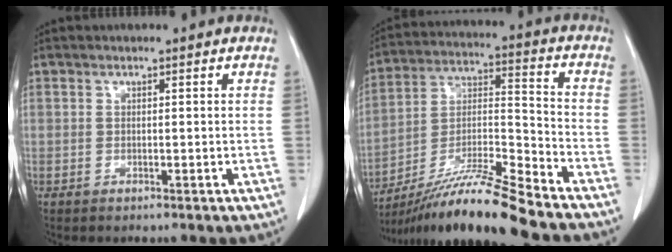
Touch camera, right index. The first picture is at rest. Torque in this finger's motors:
{"motor_torque": [1.10, -1.04, 0.31, 0.15]}